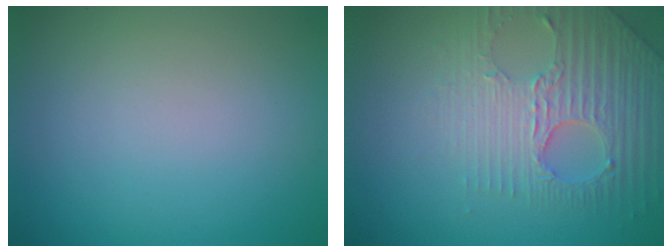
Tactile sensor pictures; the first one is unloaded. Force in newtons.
{"total": 4.0, "press": 3.8, "slide": 1.1}